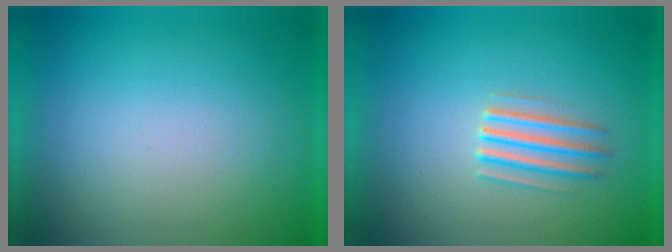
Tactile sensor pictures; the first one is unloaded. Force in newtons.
{"total": 2.8}